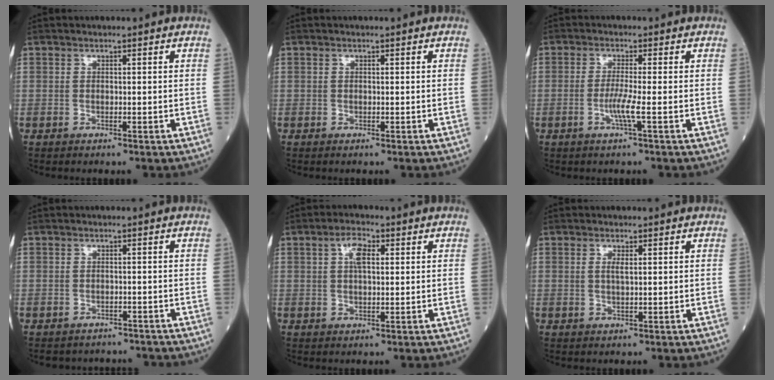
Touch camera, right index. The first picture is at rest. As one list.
[{"total": 0.0}, {"total": 3.7, "force": [-0.8, -0.4, 3.6], "torque": [-0.078, -0.007, -0.019]}, {"total": 4.6, "force": [-4.0, 2.1, -0.5], "torque": [0.008, 0.010, -0.052]}, {"total": 4.0, "force": [1.3, 1.5, 3.5], "torque": [-0.066, 0.009, 0.021]}, {"total": 0.8, "force": [0.2, 0.1, 0.8], "torque": [-0.020, 0.000, 0.003]}]